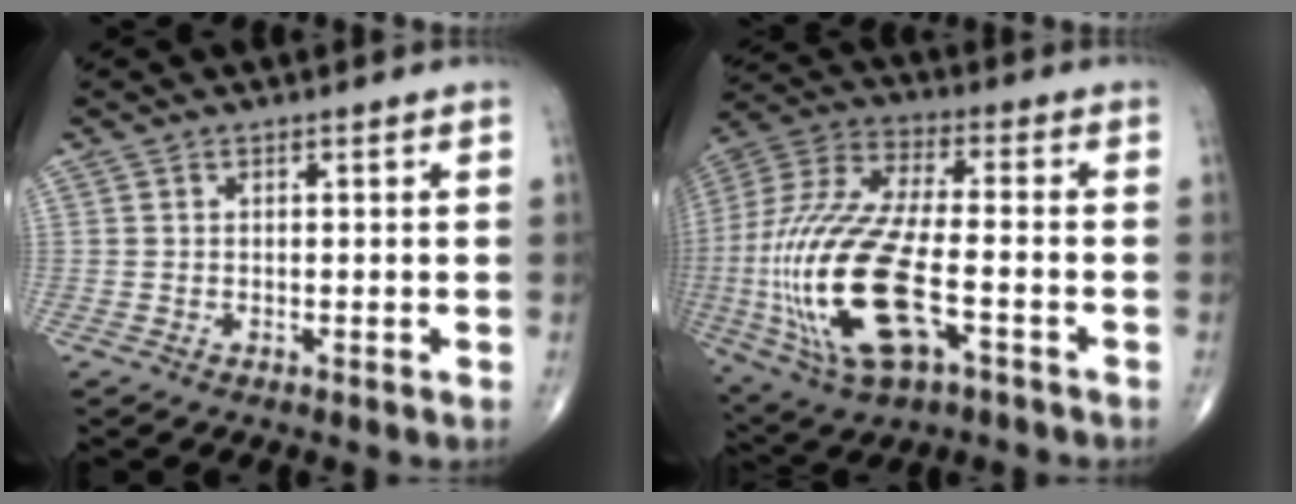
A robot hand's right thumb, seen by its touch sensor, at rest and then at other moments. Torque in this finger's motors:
{"motor_torque": [1.12, 1.32, 2.61, -0.16, 0.91]}